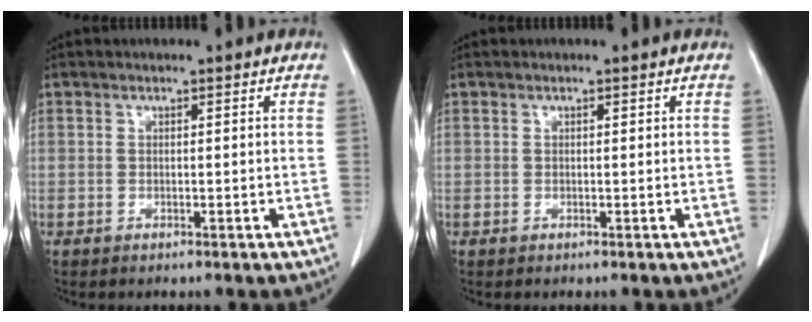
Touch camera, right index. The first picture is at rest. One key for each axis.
{"total": 0.0}